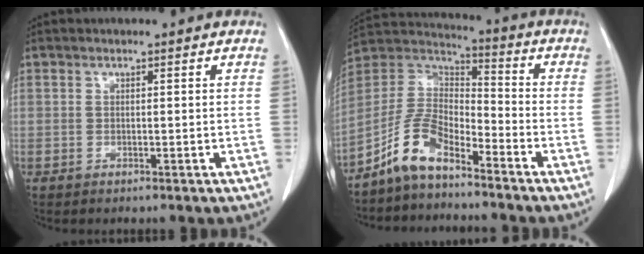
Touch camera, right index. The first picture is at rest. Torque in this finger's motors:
{"motor_torque": [-0.17, -0.19, -0.01, -0.05]}